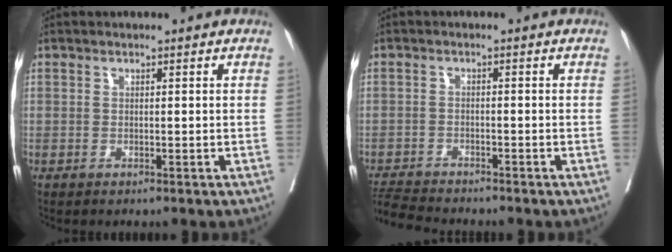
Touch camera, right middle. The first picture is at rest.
{"total": 5.1, "force": [-5.0, -0.6, 1.0], "torque": [-0.012, -0.018, -0.089]}